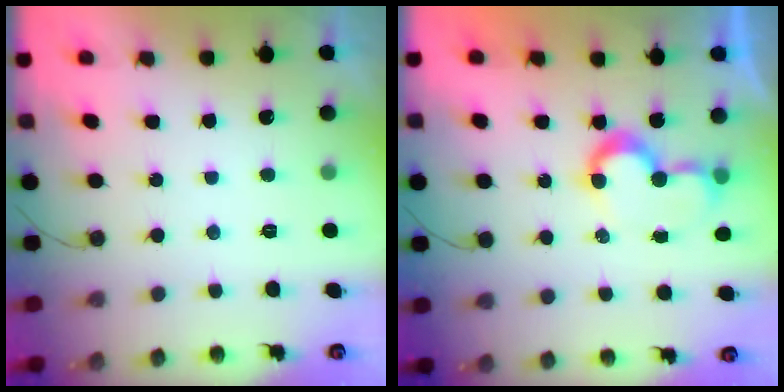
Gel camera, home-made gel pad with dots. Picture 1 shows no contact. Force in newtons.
{"total": 8.4, "press": 8.4, "slide": 0.1}